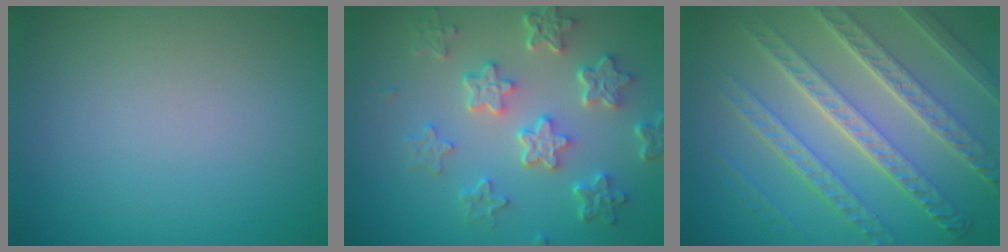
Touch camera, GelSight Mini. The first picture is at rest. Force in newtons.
{"total": 5.8, "press": 4.4, "slide": 3.8}
{"total": 8.8, "press": 6.2, "slide": 6.2}